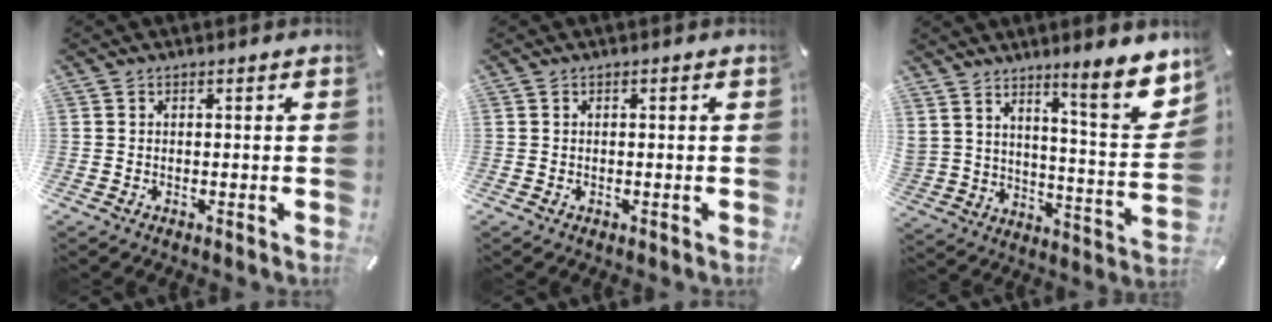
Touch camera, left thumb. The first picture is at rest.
{"total": 0.0}
{"total": 11.6, "force": [9.8, 2.5, 5.8], "torque": [-0.092, -0.088, 0.164]}